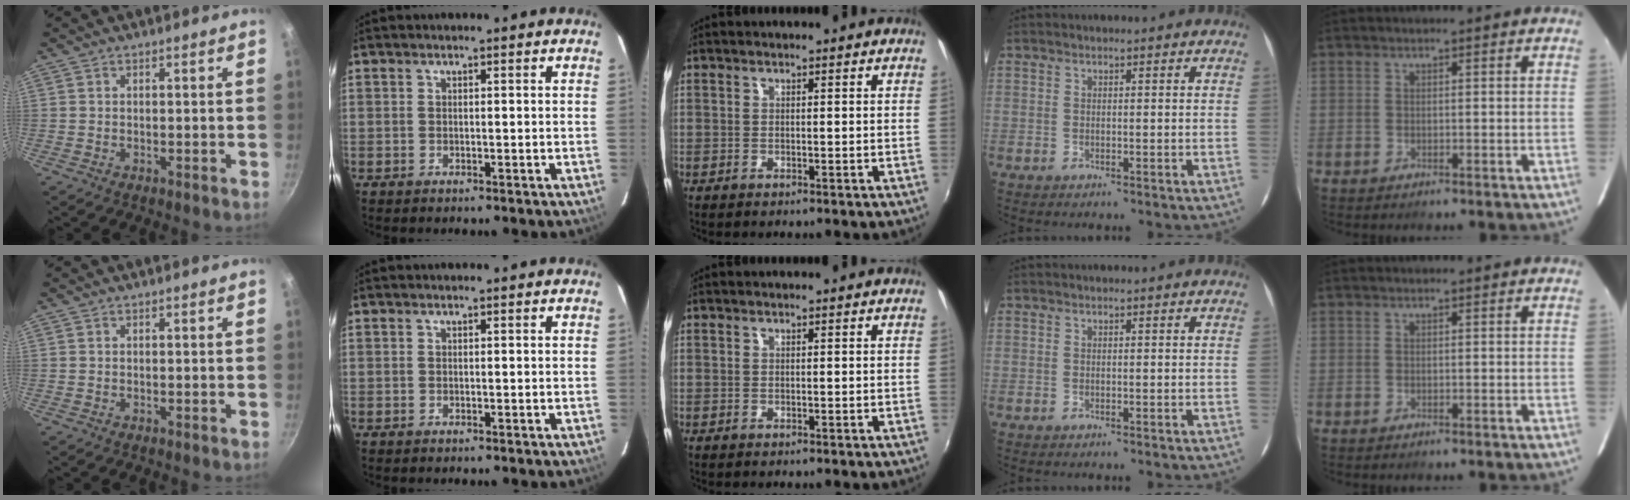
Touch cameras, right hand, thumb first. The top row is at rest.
{}